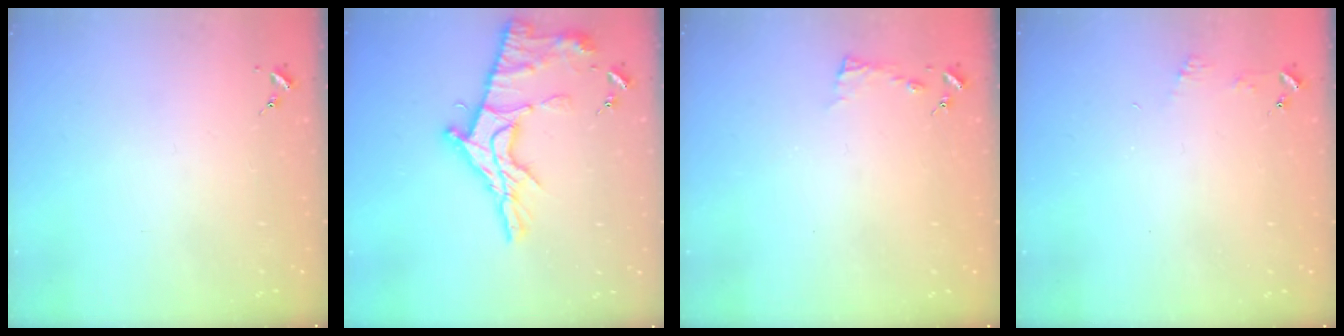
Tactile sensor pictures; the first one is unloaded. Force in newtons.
{"total": 18.0, "press": 18.0, "slide": 1.4}
{"total": 3.4, "press": 3.4, "slide": 0.4}
{"total": 3.8, "press": 3.8, "slide": 0.4}